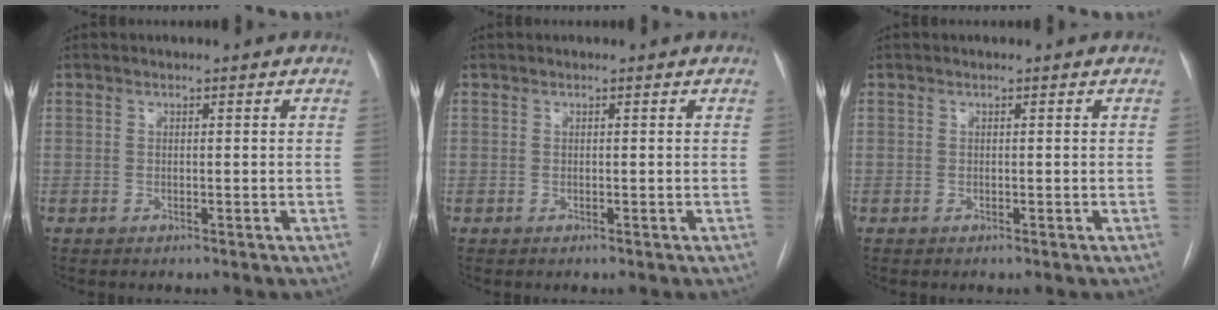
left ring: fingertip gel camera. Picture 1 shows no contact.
{"total": 0.0}
{"total": 0.0}